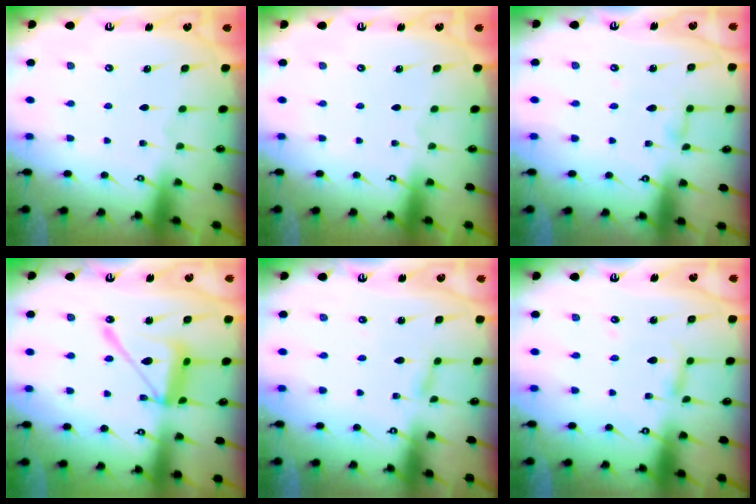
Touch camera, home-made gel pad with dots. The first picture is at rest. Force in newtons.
{"total": 0.0}
{"total": 3.9, "press": 3.9, "slide": 0.4}
{"total": 14.2, "press": 14.1, "slide": 1.3}
{"total": 2.0, "press": 1.9, "slide": 0.3}
{"total": 2.8, "press": 2.8, "slide": 0.2}